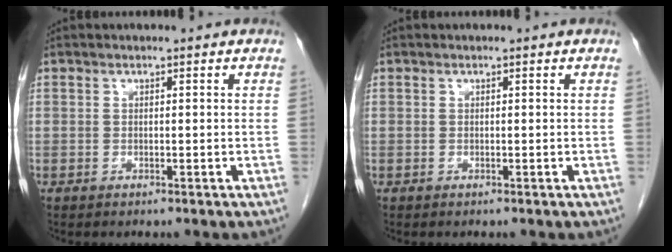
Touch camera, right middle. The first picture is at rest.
{"total": 0.0}